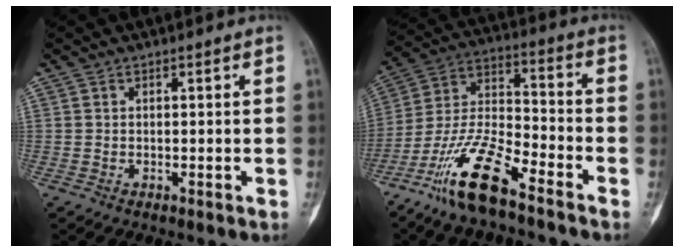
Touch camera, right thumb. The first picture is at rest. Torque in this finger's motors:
{"motor_torque": [0.16, 0.16, 1.46, -1.31, 0.19]}